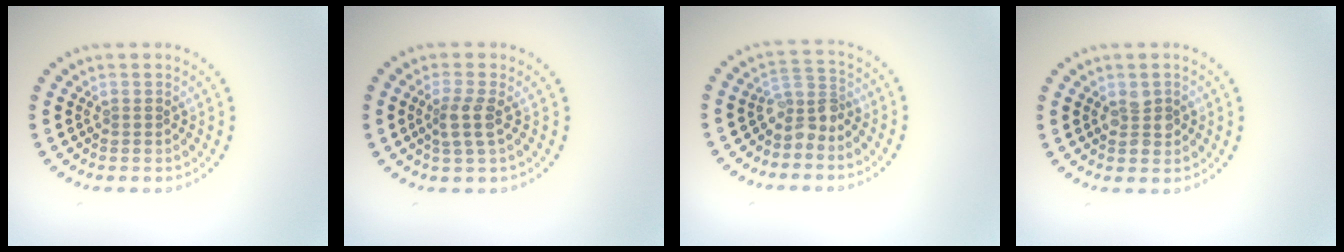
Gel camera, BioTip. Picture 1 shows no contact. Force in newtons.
{"total": 2.1, "press": 1.8, "slide": 1.1}
{"total": 2.6, "press": 1.8, "slide": 1.8}
{"total": 1.9, "press": 1.9, "slide": 0.2}